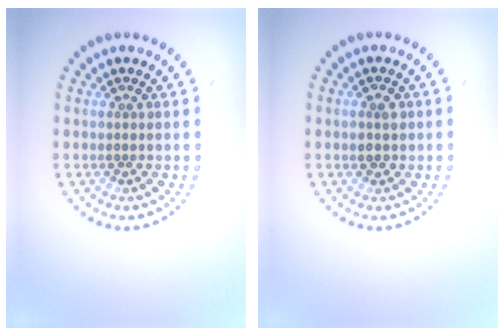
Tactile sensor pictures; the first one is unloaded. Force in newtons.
{"total": 1.4, "press": 1.4, "slide": 0.2}